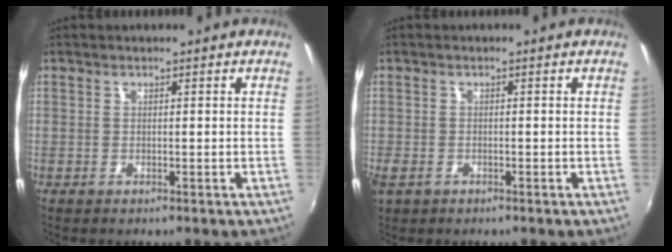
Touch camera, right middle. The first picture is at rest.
{"total": 3.7, "force": [-1.8, 2.5, 2.0], "torque": [-0.045, -0.010, -0.033]}